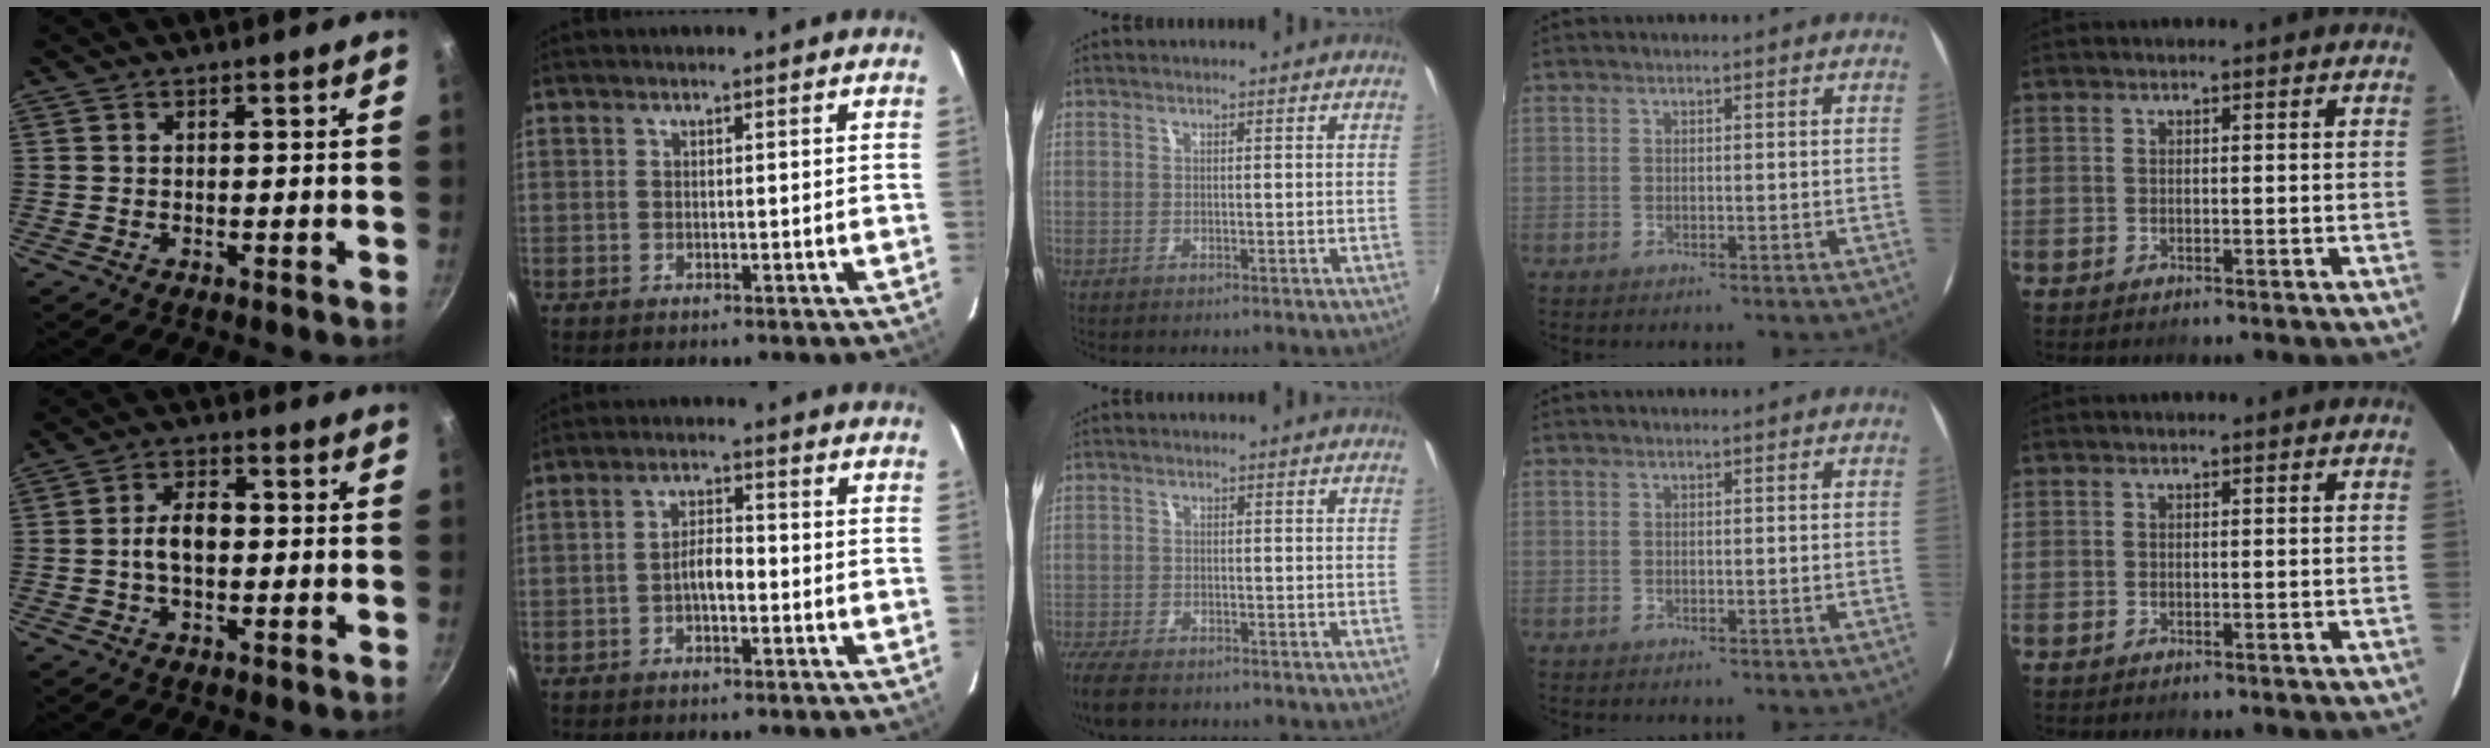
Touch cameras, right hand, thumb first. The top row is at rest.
{"thumb": {"total": 7.9, "force": [-0.4, 4.5, 6.4], "torque": [-0.101, 0.026, -0.015]}, "index": {"total": 3.5, "force": [-1.3, 1.4, 3.0], "torque": [-0.057, 0.009, -0.021]}, "middle": {"total": 6.6, "force": [-5.3, 2.1, 3.2], "torque": [-0.090, -0.030, -0.102]}}